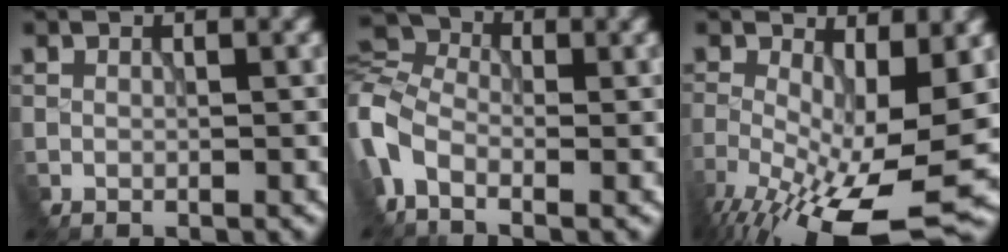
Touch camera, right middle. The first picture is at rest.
{"total": 5.8, "force": [-2.7, 3.4, 3.8], "torque": [-0.094, -0.001, -0.075]}
{"total": 13.2, "force": [-5.2, 4.2, 11.3], "torque": [-0.205, -0.027, -0.082]}